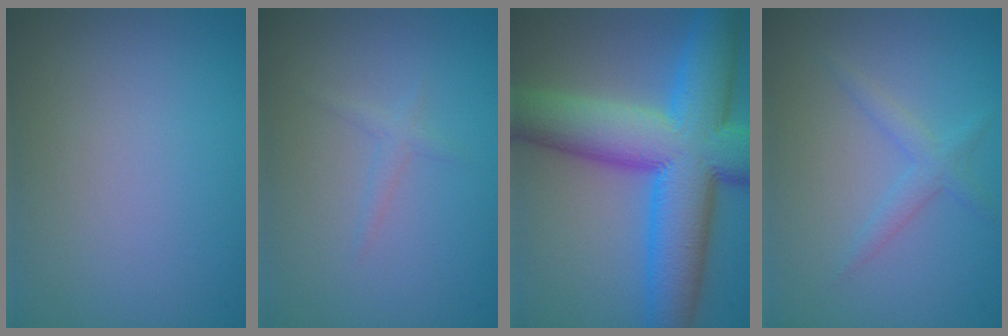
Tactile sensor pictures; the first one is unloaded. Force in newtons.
{"total": 0.9, "press": 0.9, "slide": 0.0}
{"total": 13.9, "press": 13.9, "slide": 0.2}
{"total": 1.7, "press": 1.7, "slide": 0.1}